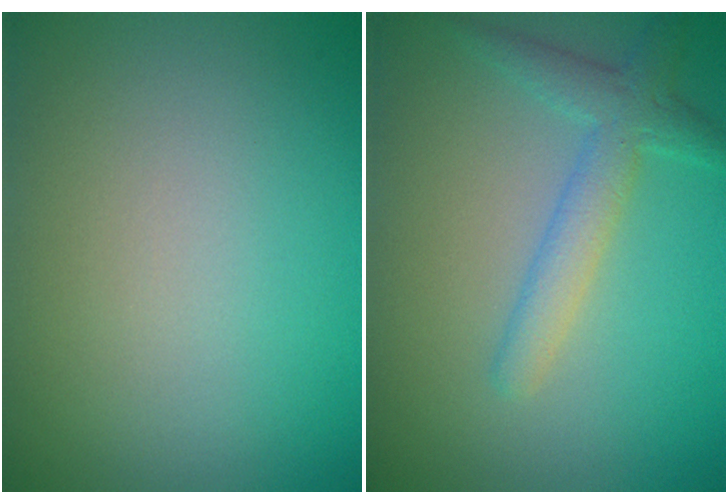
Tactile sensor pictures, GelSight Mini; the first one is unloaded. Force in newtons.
{"total": 3.1, "press": 3.1, "slide": 0.2}